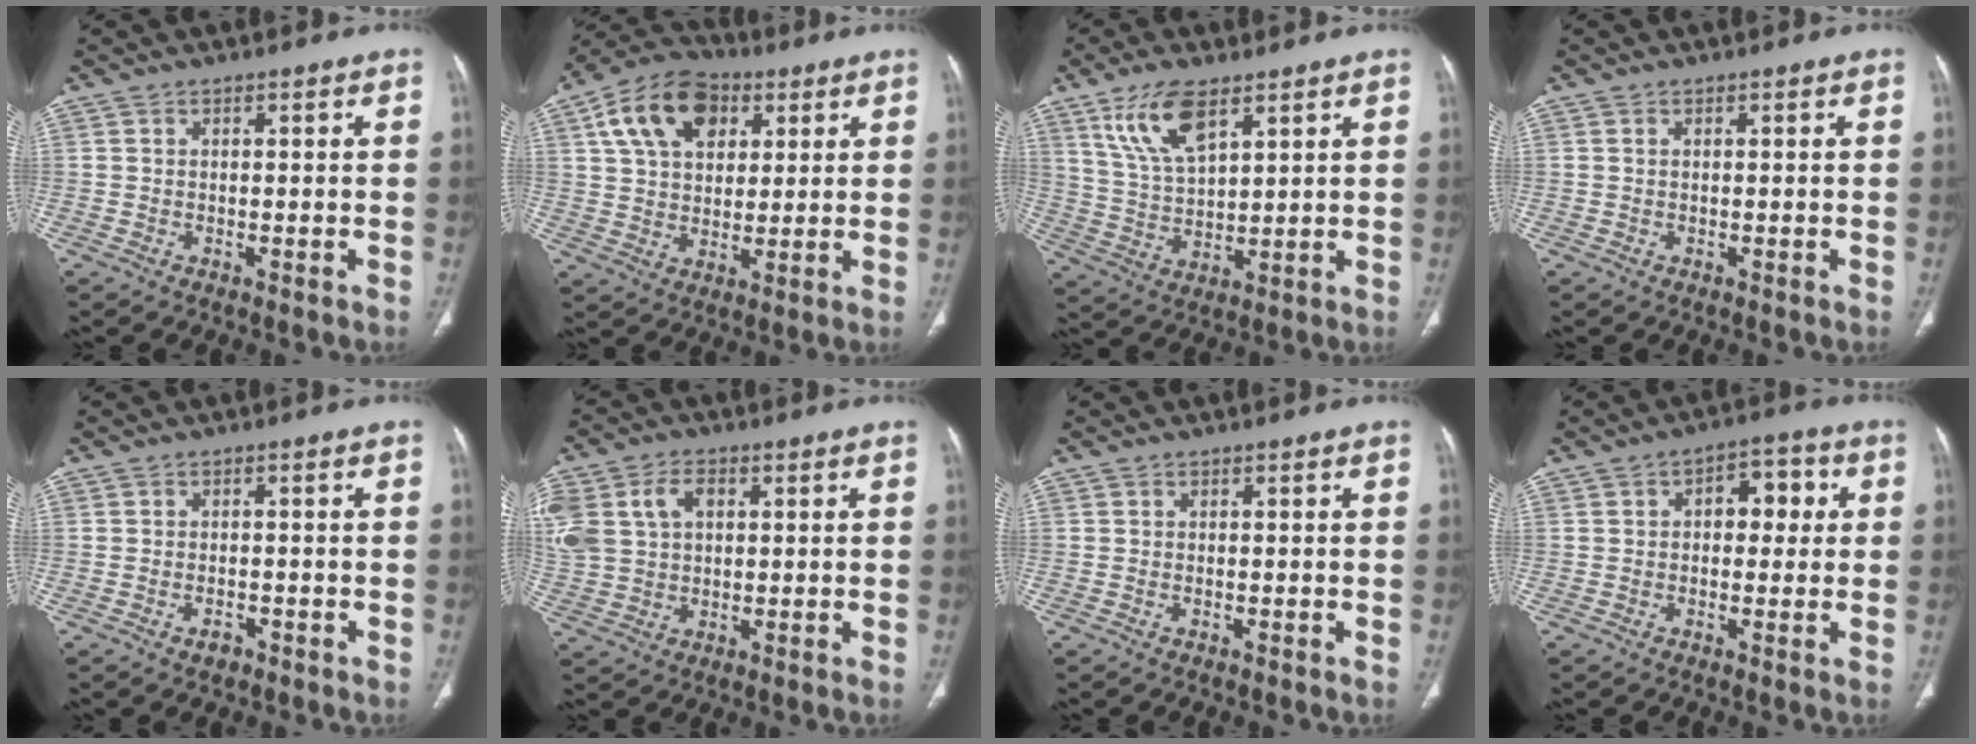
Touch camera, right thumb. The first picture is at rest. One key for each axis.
{"total": 15.0, "fx": 5.9, "fy": 9.9, "fz": 9.6, "tx": -0.150, "ty": 0.002, "tz": 0.099}
{"total": 10.5, "fx": 6.1, "fy": 4.2, "fz": 7.5, "tx": -0.142, "ty": -0.025, "tz": 0.131}
{"total": 0.0}
{"total": 1.9, "fx": -1.1, "fy": 1.1, "fz": 1.0, "tx": -0.017, "ty": 0.007, "tz": -0.015}
{"total": 15.4, "fx": 4.0, "fy": 11.5, "fz": 9.5, "tx": -0.240, "ty": 0.028, "tz": 0.085}
{"total": 0.0}
{"total": 7.0, "fx": 1.2, "fy": 4.4, "fz": 5.3, "tx": -0.038, "ty": 0.017, "tz": 0.011}